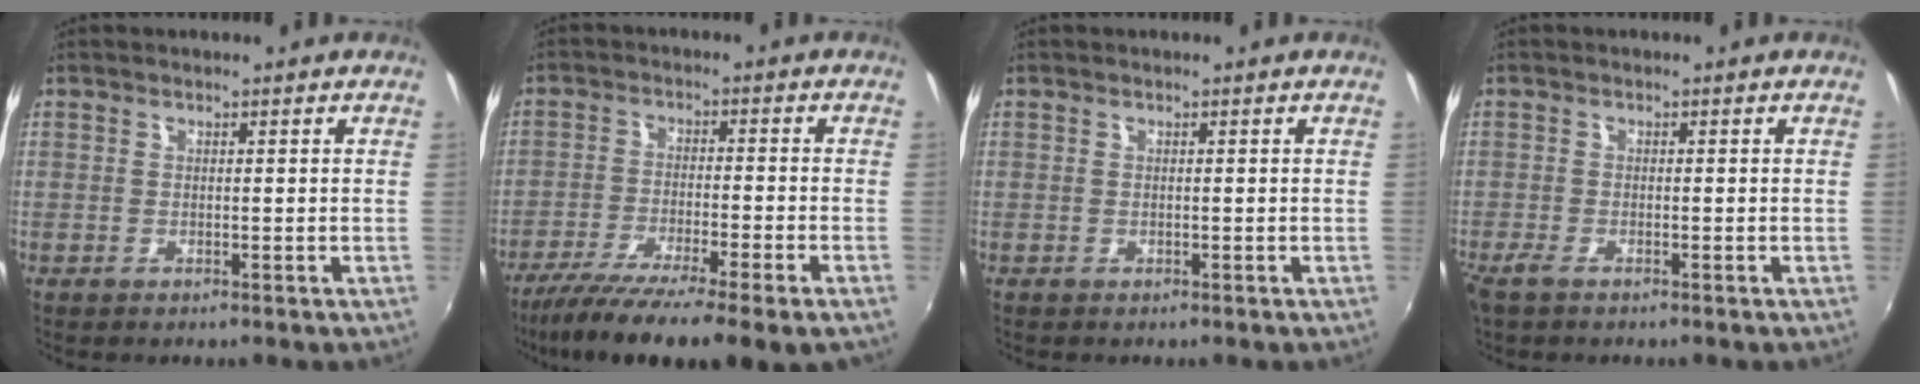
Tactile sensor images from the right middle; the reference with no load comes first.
{"total": 14.4, "force": [-10.7, 0.4, 9.6], "torque": [-0.185, -0.051, -0.174]}
{"total": 0.0}
{"total": 2.1, "force": [-1.6, 0.5, 1.2], "torque": [-0.028, -0.009, -0.032]}